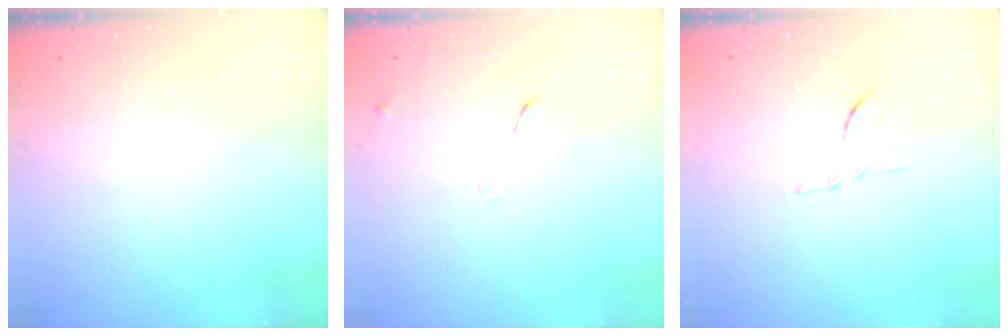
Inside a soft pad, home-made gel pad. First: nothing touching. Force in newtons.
{"total": 6.2, "press": 6.2, "slide": 0.6}
{"total": 8.2, "press": 8.2, "slide": 0.6}